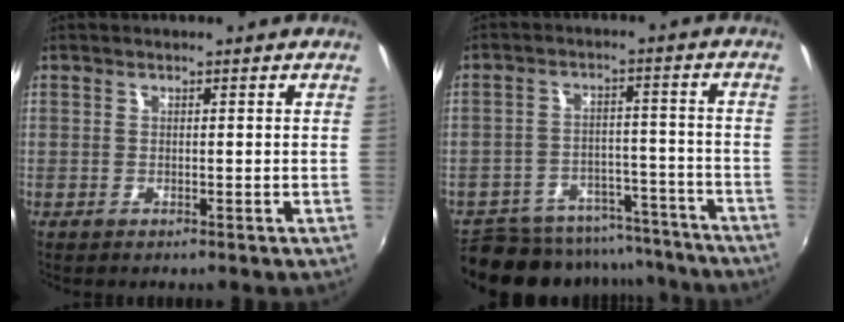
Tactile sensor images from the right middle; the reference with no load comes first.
{"total": 17.2, "force": [-15.3, 6.5, 4.4], "torque": [-0.096, 0.027, -0.200]}